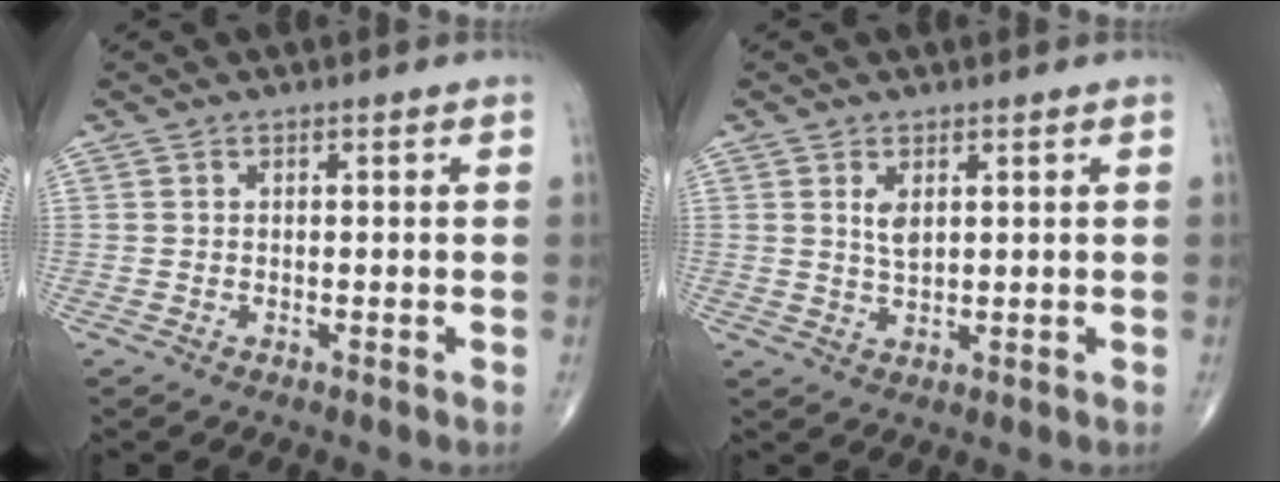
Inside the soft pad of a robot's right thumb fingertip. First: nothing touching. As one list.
[{"total": 2.9, "force": [1.1, 1.4, 2.3], "torque": [-0.038, -0.010, 0.023]}]